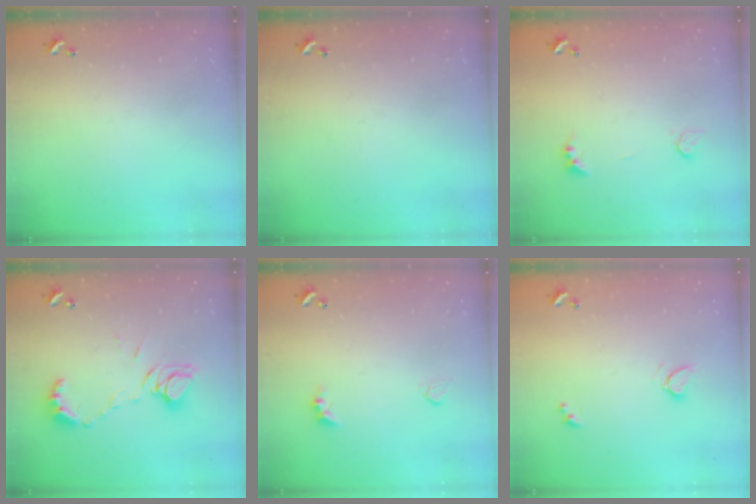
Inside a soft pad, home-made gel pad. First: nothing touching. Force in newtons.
{"total": 0.0}
{"total": 2.7, "press": 2.6, "slide": 0.8}
{"total": 11.4, "press": 11.4, "slide": 1.0}
{"total": 3.1, "press": 3.0, "slide": 0.7}
{"total": 0.9, "press": 0.8, "slide": 0.5}